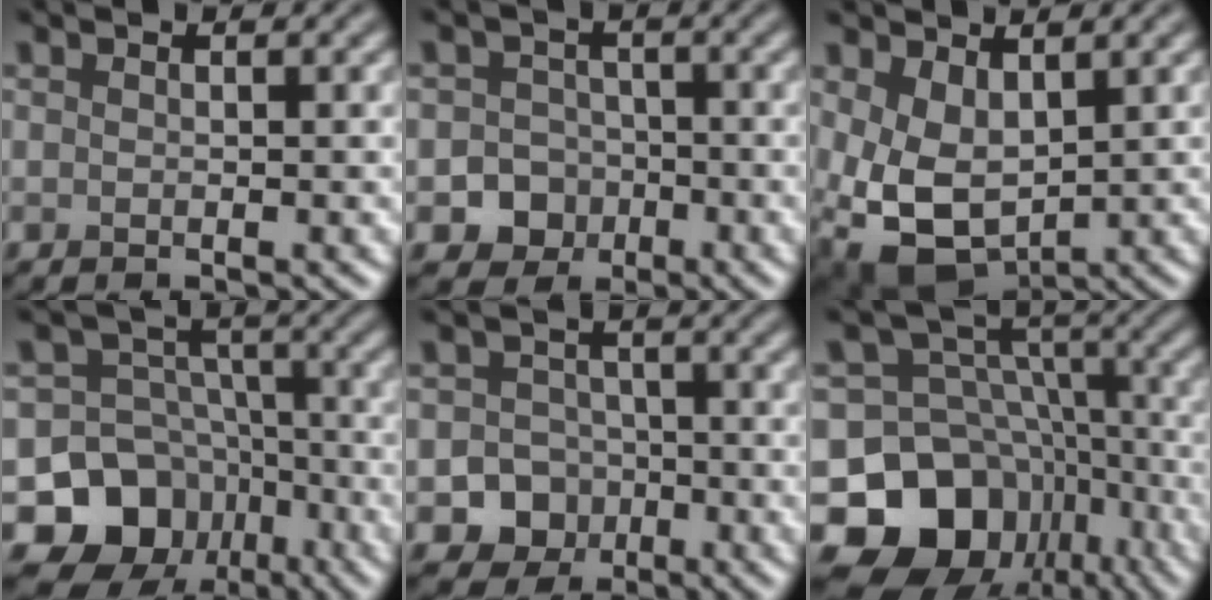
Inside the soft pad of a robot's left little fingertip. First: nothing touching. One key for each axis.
{"total": 4.4, "fx": -1.9, "fy": 3.8, "fz": 0.9, "tx": 0.023, "ty": 0.000, "tz": -0.046}
{"total": 7.0, "fx": -0.1, "fy": 4.9, "fz": 5.0, "tx": -0.128, "ty": -0.031, "tz": 0.019}
{"total": 13.4, "fx": -7.6, "fy": 10.7, "fz": 3.0, "tx": -0.058, "ty": -0.016, "tz": -0.140}
{"total": 6.0, "fx": -2.7, "fy": 5.2, "fz": 1.2, "tx": 0.017, "ty": -0.011, "tz": -0.064}
{"total": 13.3, "fx": -6.9, "fy": 10.4, "fz": 4.7, "tx": -0.095, "ty": 0.015, "tz": -0.112}